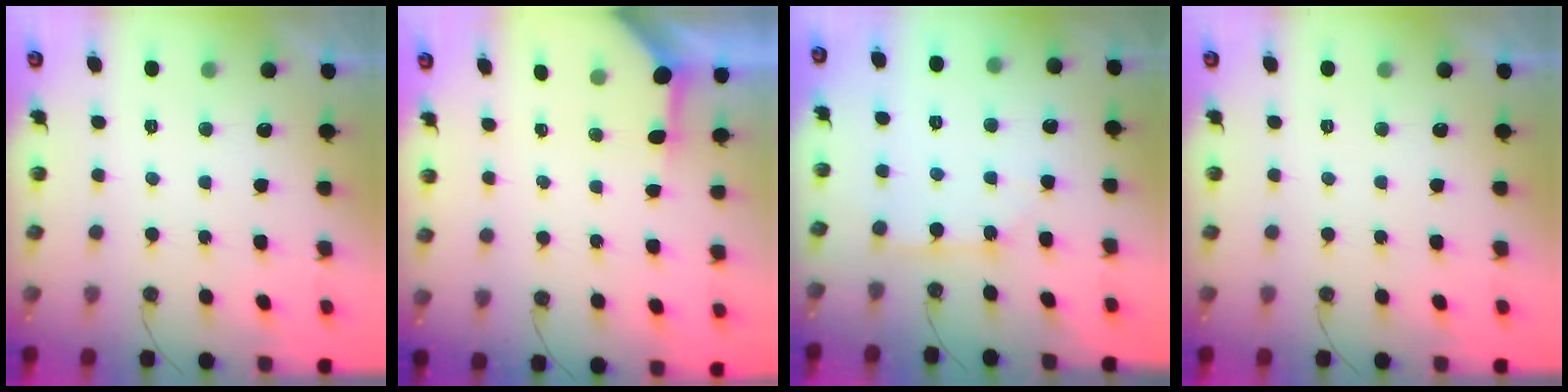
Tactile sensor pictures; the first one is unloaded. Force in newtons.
{"total": 3.4, "press": 3.4, "slide": 0.4}
{"total": 4.1, "press": 4.1, "slide": 0.4}
{"total": 0.0}